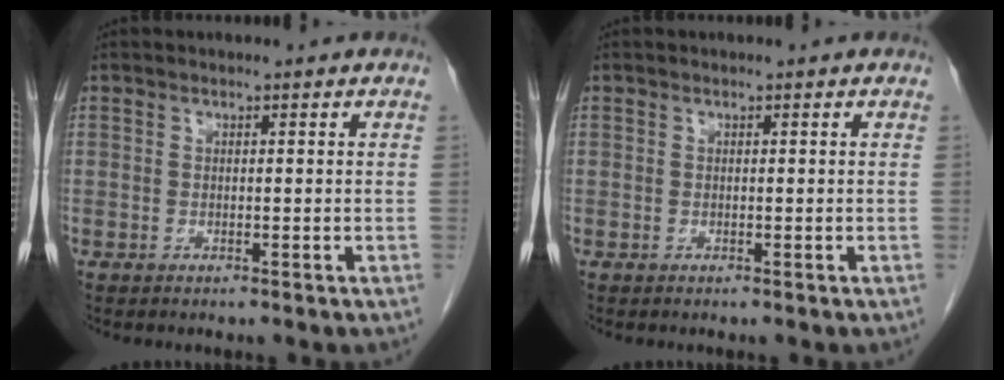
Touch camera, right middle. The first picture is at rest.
{"total": 0.0}